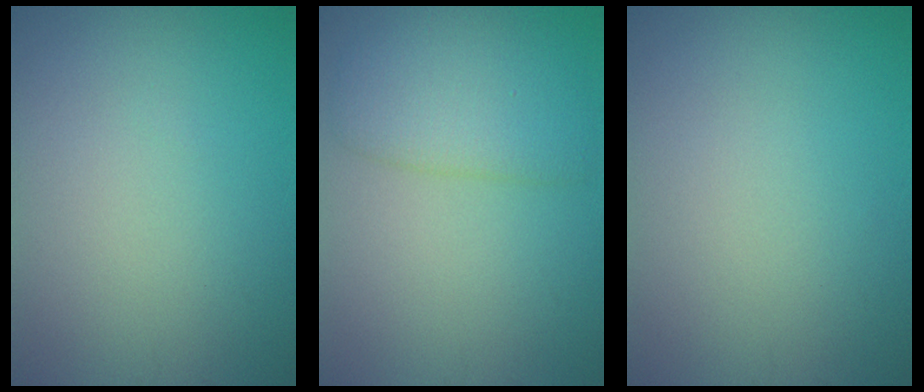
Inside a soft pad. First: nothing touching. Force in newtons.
{"total": 4.1, "press": 4.1, "slide": 0.2}
{"total": 0.0}